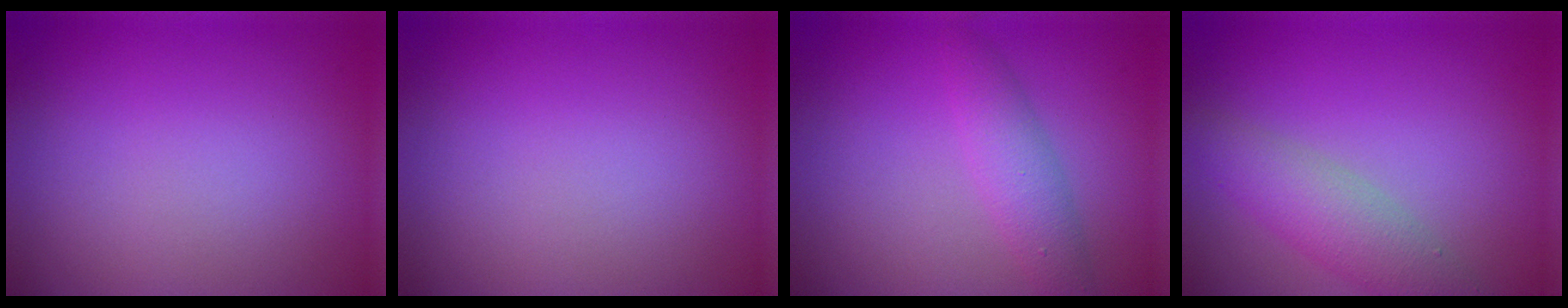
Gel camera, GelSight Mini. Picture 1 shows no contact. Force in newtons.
{"total": 0.0}
{"total": 2.7, "press": 2.7, "slide": 0.2}
{"total": 3.1, "press": 3.1, "slide": 0.3}